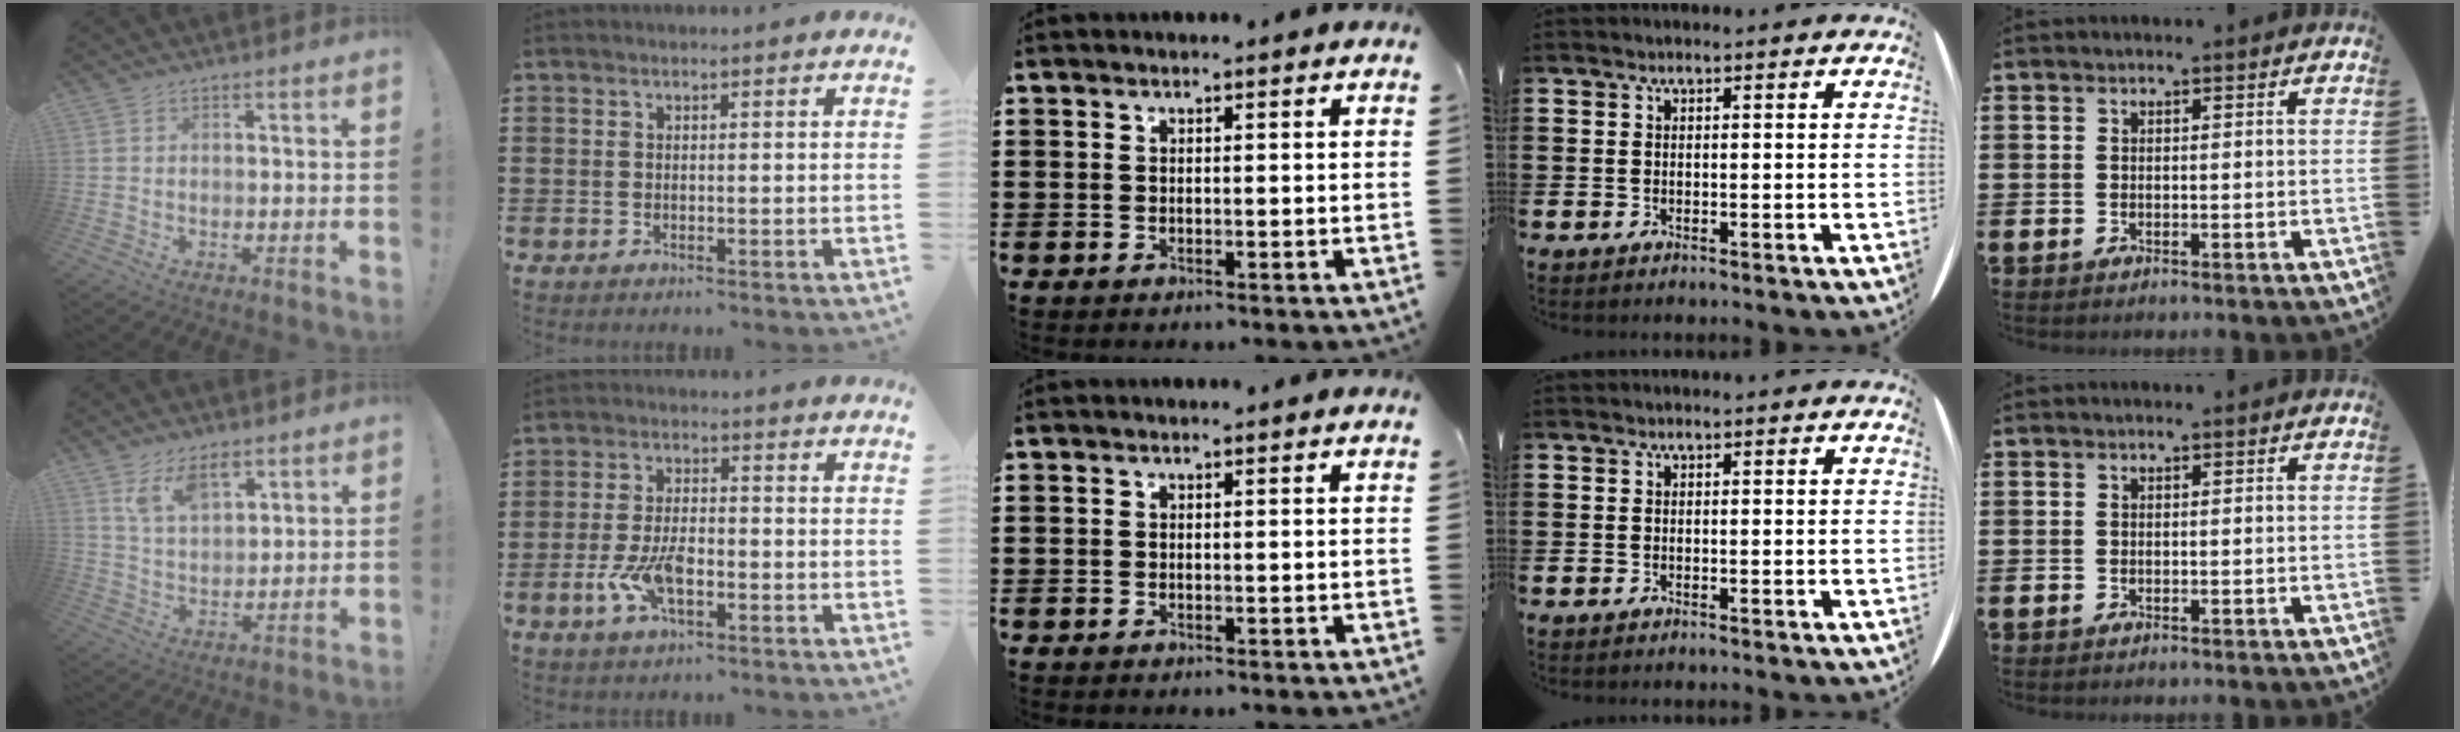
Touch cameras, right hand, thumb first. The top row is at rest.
{"thumb": {"total": 7.6, "force": [5.4, 3.6, 4.0], "torque": [-0.077, -0.021, 0.100]}, "index": {"total": 6.5, "force": [-2.1, 3.0, 5.4], "torque": [-0.123, -0.001, -0.044]}}